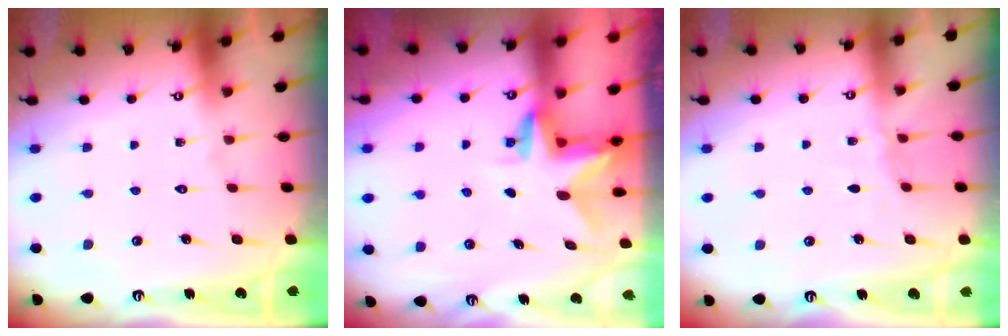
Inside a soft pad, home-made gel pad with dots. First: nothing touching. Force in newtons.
{"total": 3.1, "press": 3.0, "slide": 0.4}
{"total": 3.5, "press": 3.4, "slide": 0.4}